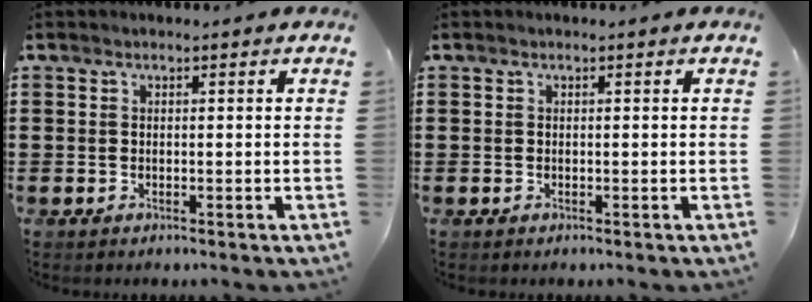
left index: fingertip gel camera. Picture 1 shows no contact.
{"total": 0.0}